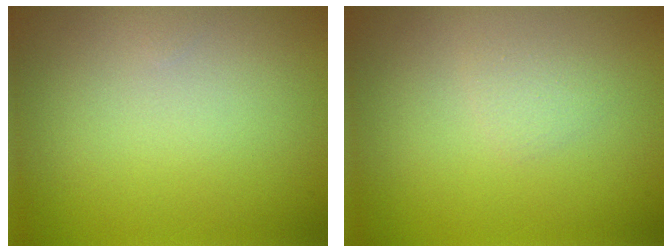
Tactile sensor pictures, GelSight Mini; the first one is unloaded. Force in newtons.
{"total": 0.9, "press": 0.9, "slide": 0.1}